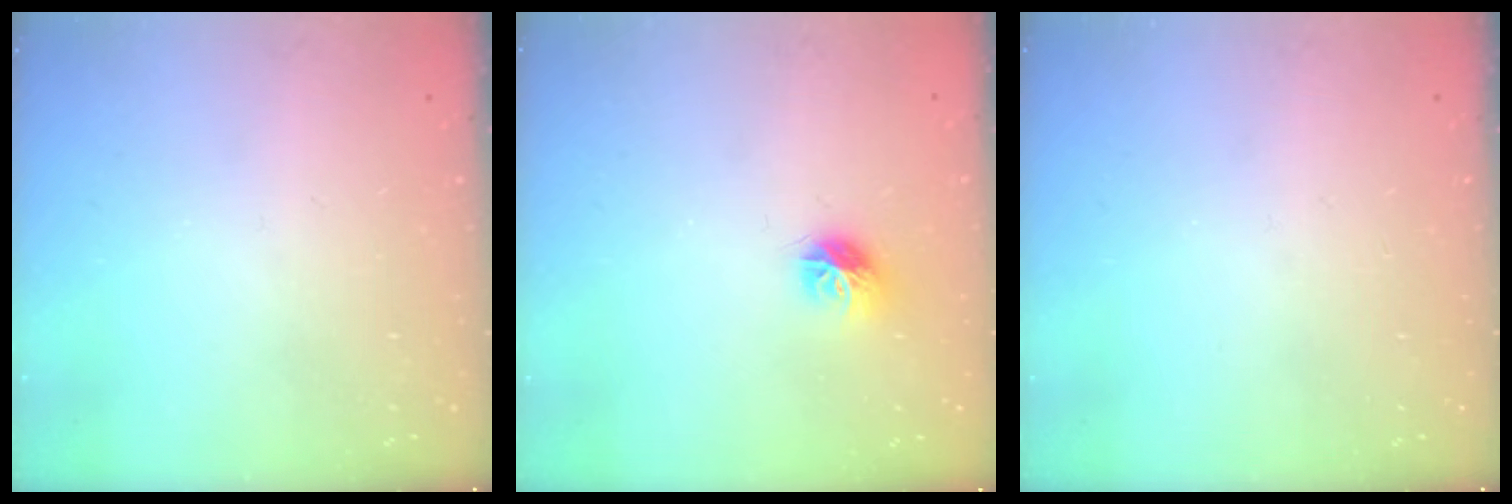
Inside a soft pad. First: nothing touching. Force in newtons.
{"total": 8.1, "press": 8.1, "slide": 0.2}
{"total": 0.0}